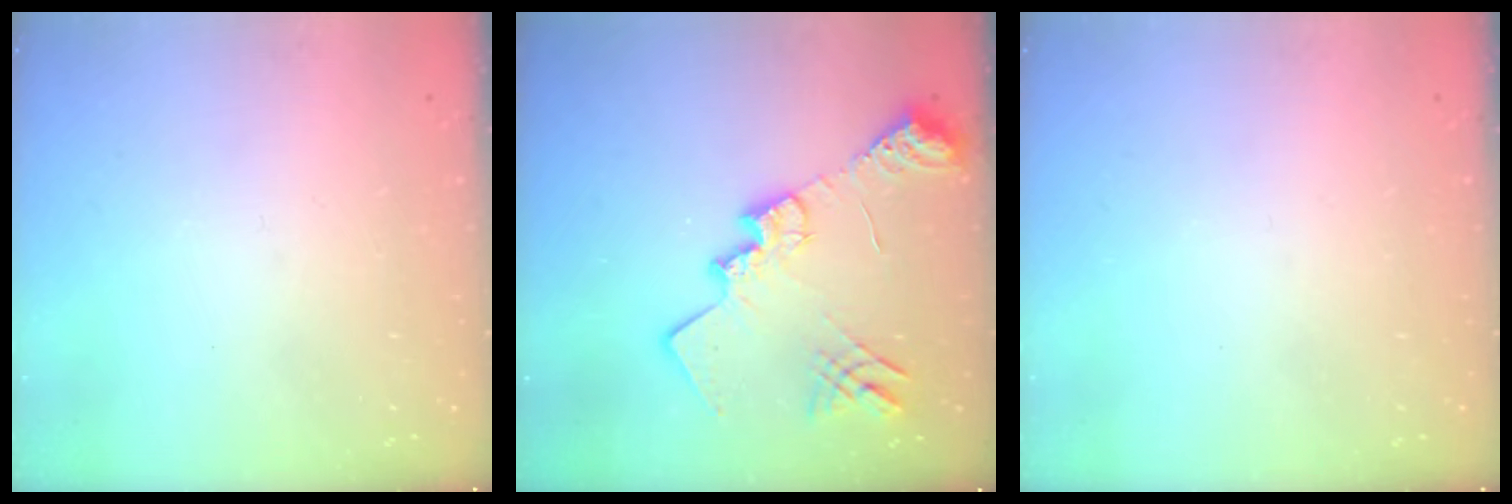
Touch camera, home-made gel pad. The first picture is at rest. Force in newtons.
{"total": 17.9, "press": 17.8, "slide": 1.9}
{"total": 0.0}